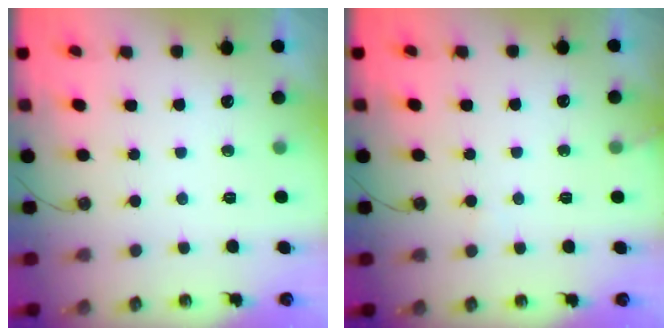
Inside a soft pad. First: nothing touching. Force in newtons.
{"total": 5.3, "press": 5.3, "slide": 0.4}